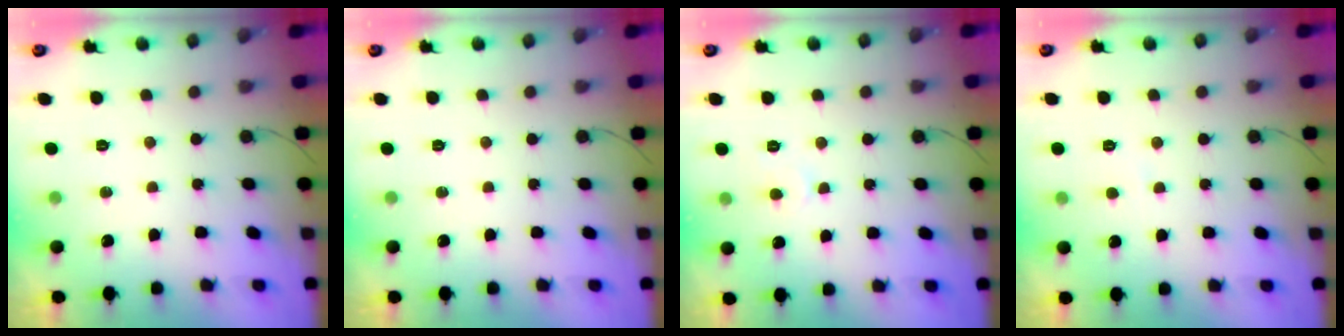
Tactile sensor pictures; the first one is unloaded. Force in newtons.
{"total": 0.0}
{"total": 3.3, "press": 3.2, "slide": 0.4}
{"total": 1.6, "press": 1.6, "slide": 0.1}